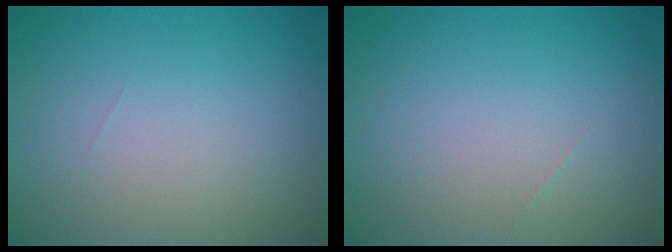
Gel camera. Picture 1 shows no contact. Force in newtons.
{"total": 0.0}